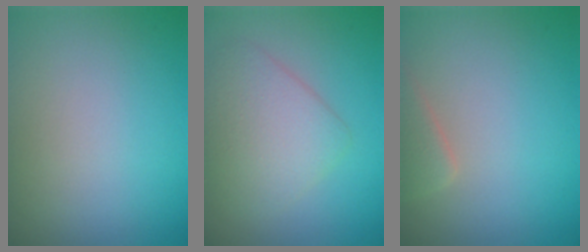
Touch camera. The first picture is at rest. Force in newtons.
{"total": 4.1, "press": 4.1, "slide": 0.1}
{"total": 2.0, "press": 2.0, "slide": 0.1}